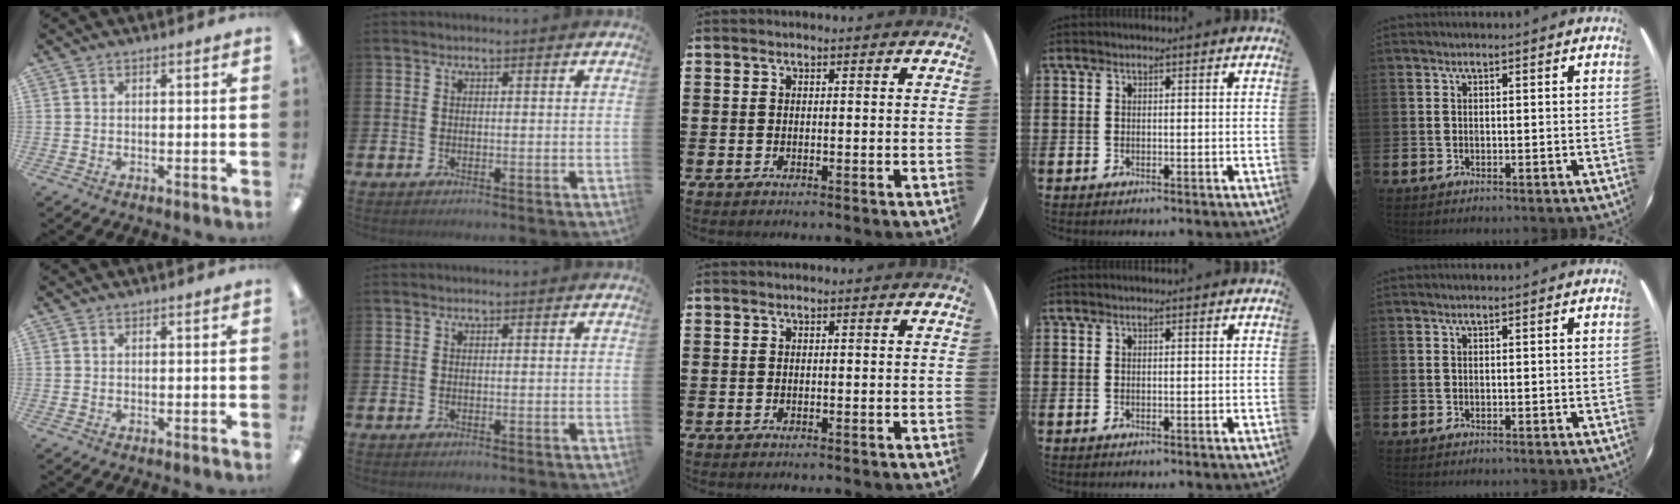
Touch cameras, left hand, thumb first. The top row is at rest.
{}